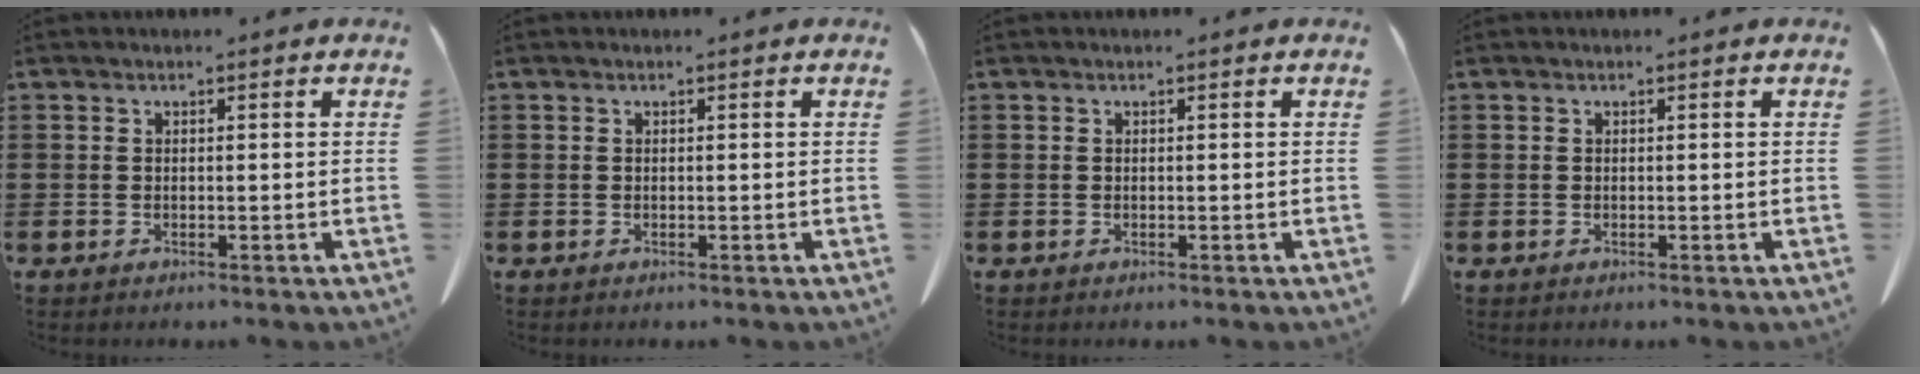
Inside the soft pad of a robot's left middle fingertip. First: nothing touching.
{"total": 0.0}
{"total": 0.0}
{"total": 0.0}